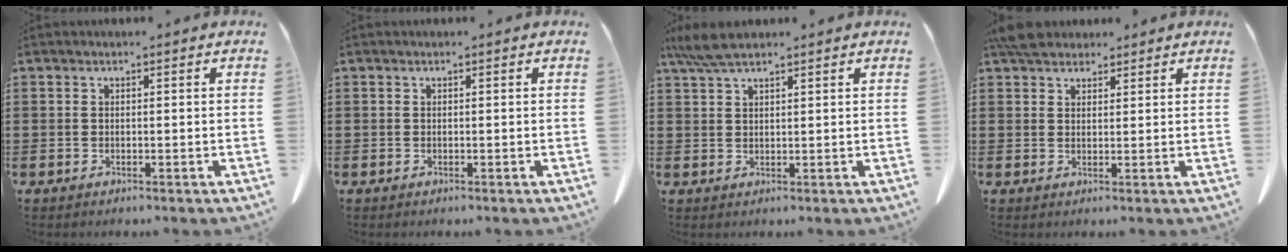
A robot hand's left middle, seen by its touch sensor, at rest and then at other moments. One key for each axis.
{"total": 0.0}
{"total": 4.7, "fx": 3.5, "fy": 0.9, "fz": 3.0, "tx": -0.067, "ty": -0.002, "tz": 0.067}
{"total": 4.0, "fx": 3.5, "fy": 1.3, "fz": 1.2, "tx": -0.027, "ty": -0.004, "tz": 0.068}